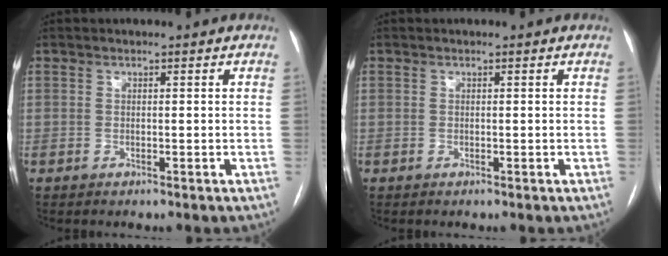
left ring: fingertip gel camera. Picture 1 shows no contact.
{"total": 0.0}